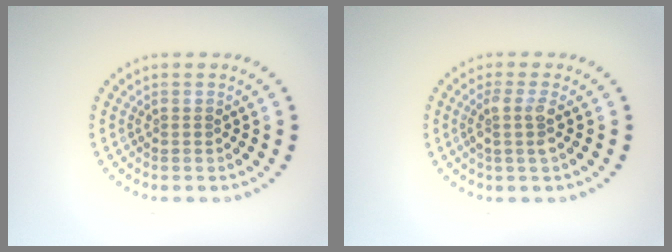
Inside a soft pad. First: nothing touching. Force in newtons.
{"total": 2.1, "press": 1.6, "slide": 1.4}